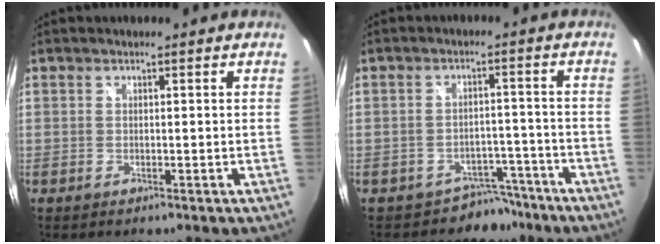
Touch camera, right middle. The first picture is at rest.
{"total": 5.9, "force": [-4.8, 3.5, -0.2], "torque": [0.006, 0.027, -0.067]}